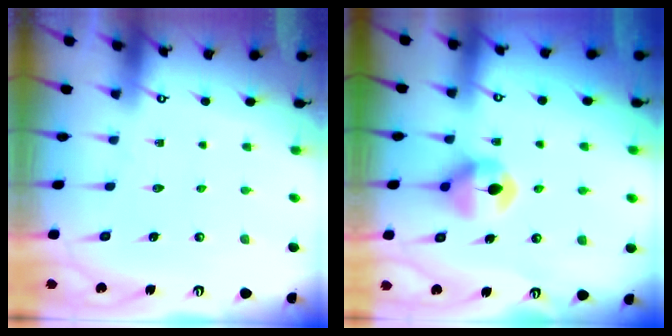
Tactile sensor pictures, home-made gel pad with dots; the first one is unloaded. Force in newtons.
{"total": 7.3, "press": 7.3, "slide": 0.4}